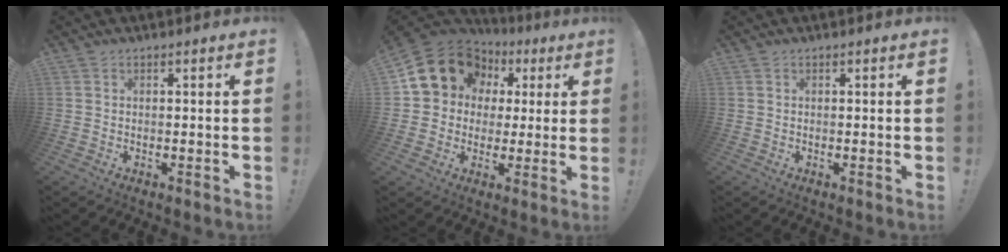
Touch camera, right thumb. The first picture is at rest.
{"total": 14.7, "force": [5.6, 12.2, 6.0], "torque": [-0.086, -0.022, 0.119]}
{"total": 0.0}